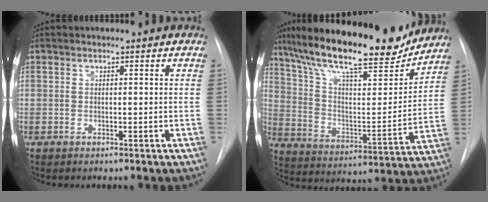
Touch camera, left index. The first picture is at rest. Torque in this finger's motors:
{"motor_torque": [0.17, -0.68, 0.90, 0.21]}